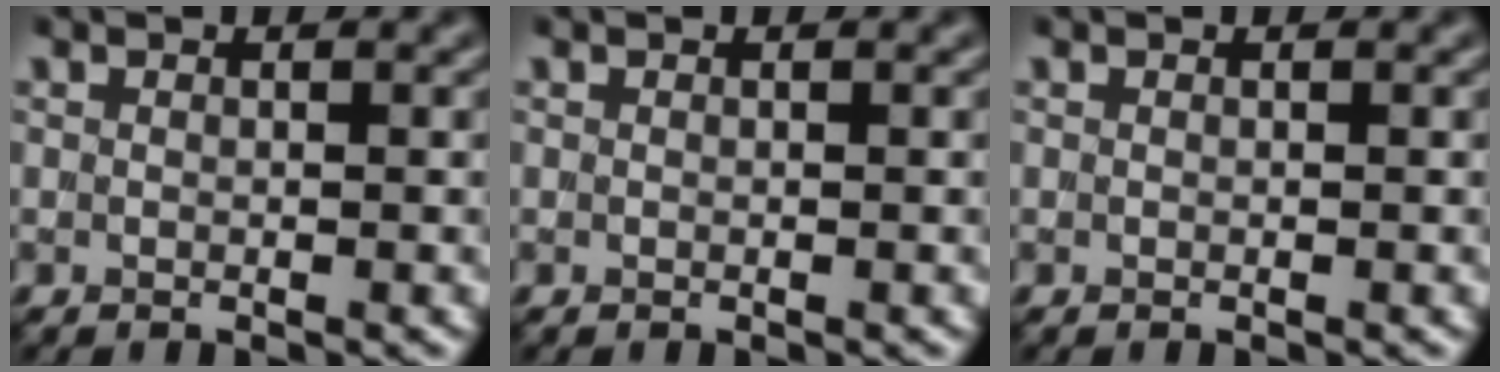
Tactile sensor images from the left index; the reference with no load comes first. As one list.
[{"total": 0.0}, {"total": 0.0}]